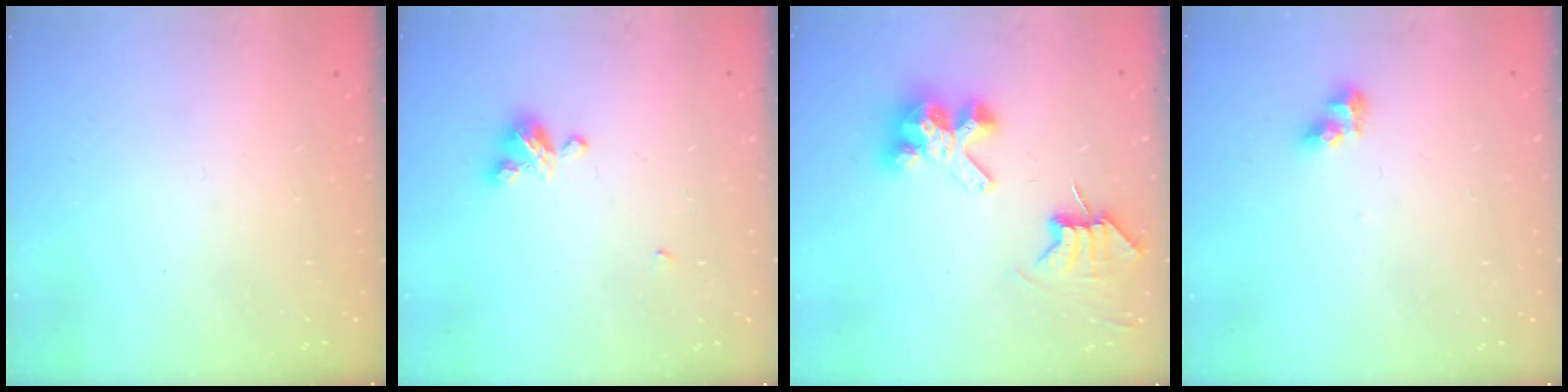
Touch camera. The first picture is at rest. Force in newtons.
{"total": 5.1, "press": 5.0, "slide": 0.5}
{"total": 7.1, "press": 7.1, "slide": 0.7}
{"total": 6.1, "press": 6.1, "slide": 0.3}